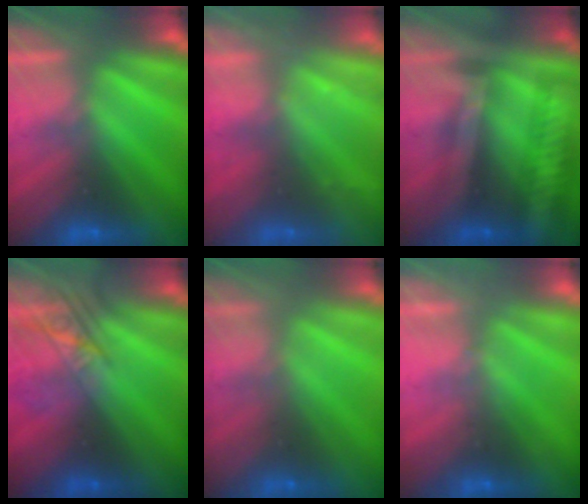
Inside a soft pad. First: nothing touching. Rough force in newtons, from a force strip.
{"total": 2.3}
{"total": 2.4}
{"total": 2.4}
{"total": 8.8}
{"total": 2.0}